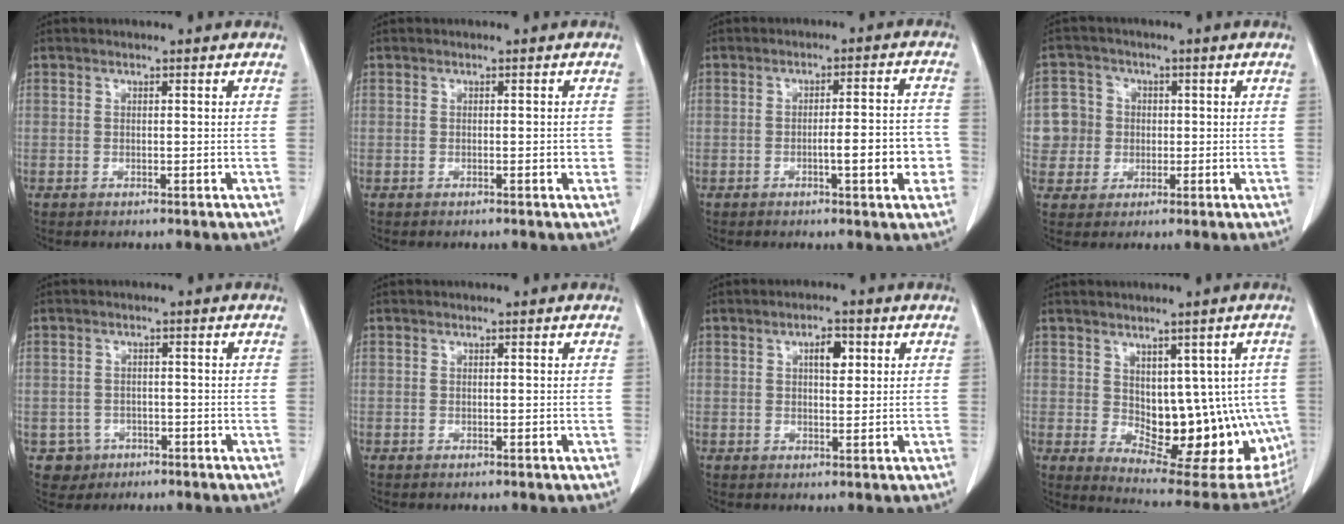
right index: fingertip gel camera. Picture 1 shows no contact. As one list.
[{"total": 1.3, "force": [-0.3, 0.5, 1.1], "torque": [-0.012, 0.001, -0.004]}, {"total": 7.5, "force": [-2.2, 1.3, 7.1], "torque": [-0.092, 0.015, -0.025]}, {"total": 6.0, "force": [0.1, 5.9, 0.4], "torque": [-0.006, 0.020, 0.006]}, {"total": 3.3, "force": [-1.5, 3.0, -0.1], "torque": [0.008, 0.014, -0.020]}, {"total": 0.0}, {"total": 3.5, "force": [1.2, 1.4, 2.9], "torque": [-0.044, 0.003, 0.018]}, {"total": 15.9, "force": [-1.2, 8.4, 13.4], "torque": [-0.145, 0.000, 0.007]}]